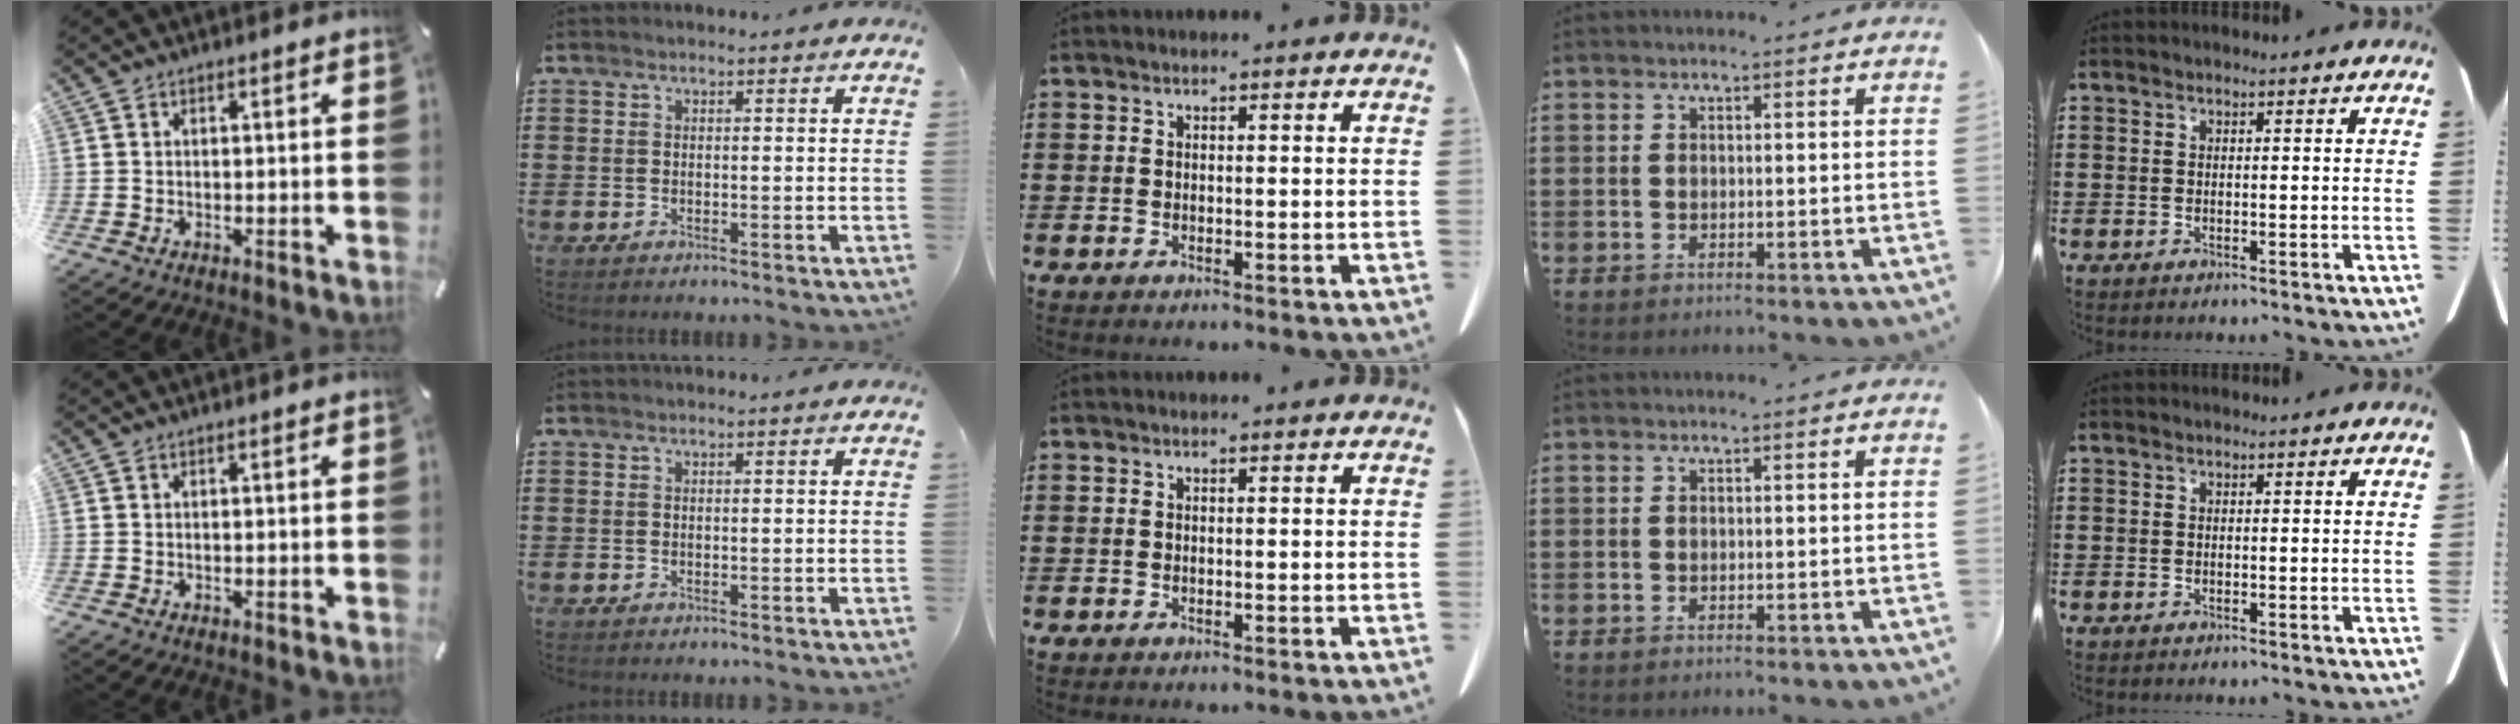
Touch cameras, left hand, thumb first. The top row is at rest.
{}